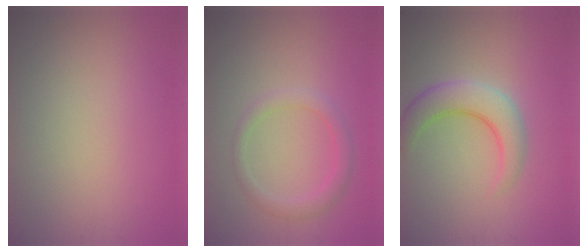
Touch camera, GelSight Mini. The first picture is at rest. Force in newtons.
{"total": 2.3, "press": 2.3, "slide": 0.2}
{"total": 4.5, "press": 4.5, "slide": 0.3}